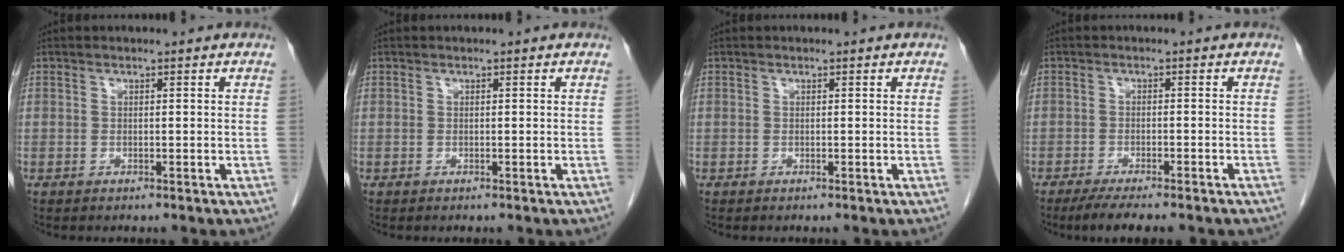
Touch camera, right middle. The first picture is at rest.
{"total": 0.0}
{"total": 0.0}
{"total": 8.8, "force": [-7.2, 1.3, 4.9], "torque": [-0.065, -0.013, -0.103]}